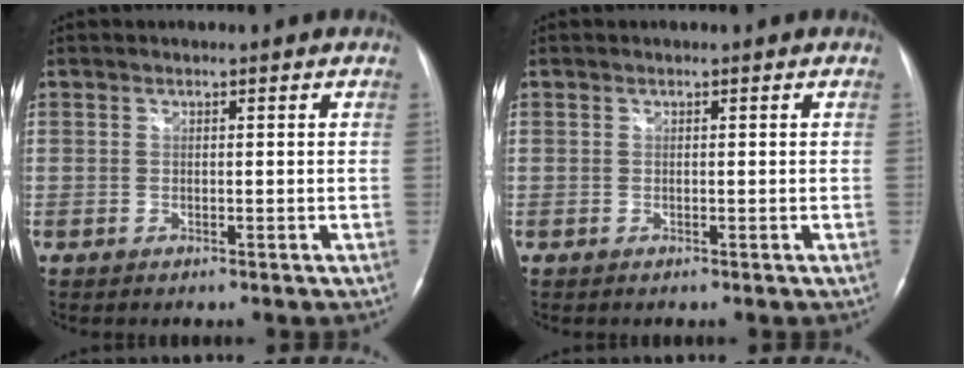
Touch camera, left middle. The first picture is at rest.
{"total": 0.0}